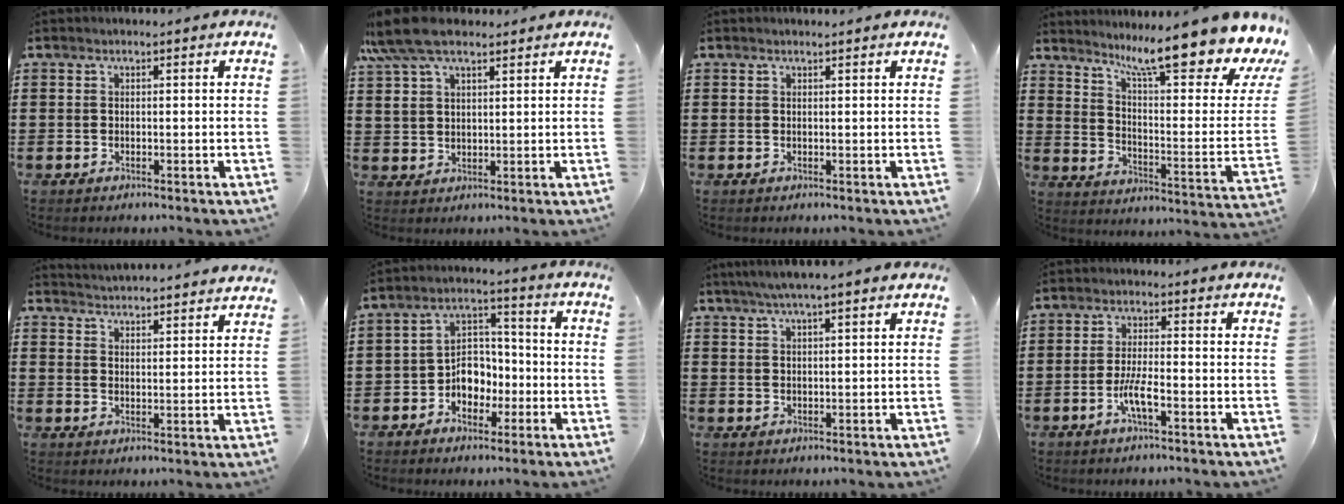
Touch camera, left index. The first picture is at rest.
{"total": 8.7, "force": [6.2, 3.5, 5.0], "torque": [-0.128, -0.004, 0.112]}
{"total": 0.5, "force": [0.5, -0.1, 0.2], "torque": [-0.005, -0.003, 0.010]}
{"total": 13.7, "force": [10.1, 1.2, 9.2], "torque": [-0.168, -0.073, 0.161]}
{"total": 3.9, "force": [3.8, -0.7, -0.3], "torque": [-0.009, -0.027, 0.067]}
{"total": 6.0, "force": [-2.3, 4.8, 2.8], "torque": [-0.050, 0.014, -0.044]}
{"total": 3.7, "force": [2.9, 0.2, 2.2], "torque": [-0.049, 0.000, 0.053]}
{"total": 4.5, "force": [-1.8, 0.7, 4.0], "torque": [-0.088, -0.005, -0.039]}